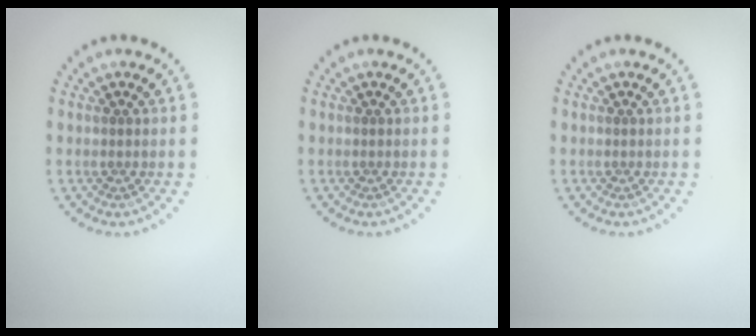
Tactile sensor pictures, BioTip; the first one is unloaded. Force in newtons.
{"total": 0.0}
{"total": 0.0}